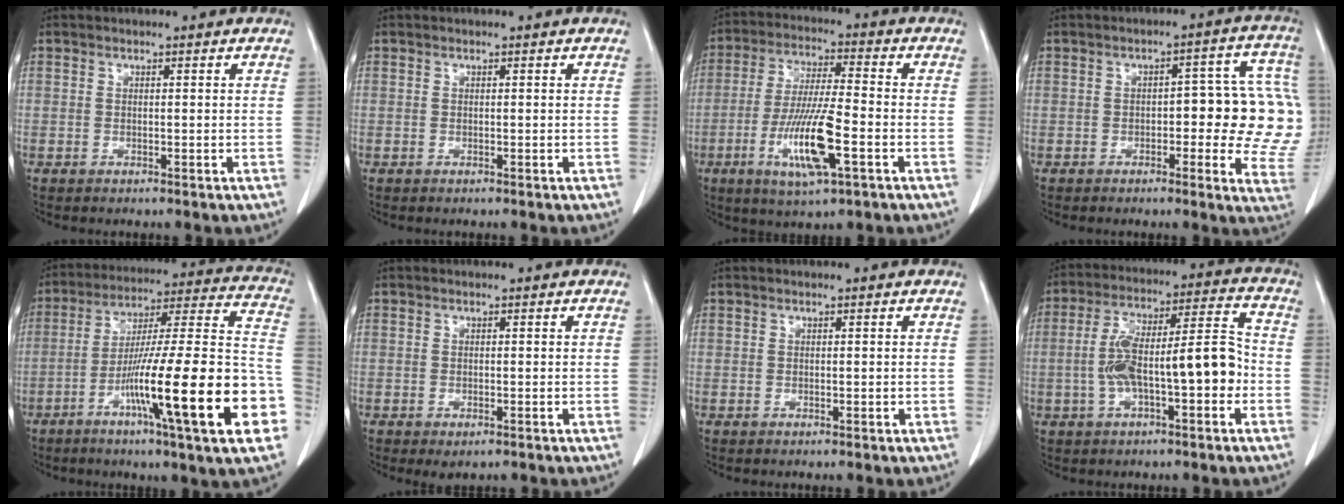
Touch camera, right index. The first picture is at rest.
{"total": 0.0}
{"total": 12.1, "force": [-4.1, 1.4, 11.3], "torque": [-0.220, -0.014, -0.072]}
{"total": 13.7, "force": [-0.5, 5.2, 12.7], "torque": [-0.124, 0.026, -0.009]}
{"total": 26.1, "force": [-9.2, 1.0, 24.4], "torque": [-0.313, -0.010, -0.147]}
{"total": 1.7, "force": [-0.9, 0.8, 1.2], "torque": [-0.016, -0.003, -0.005]}
{"total": 0.0}
{"total": 13.2, "force": [-2.6, 3.1, 12.5], "torque": [-0.219, 0.040, -0.037]}